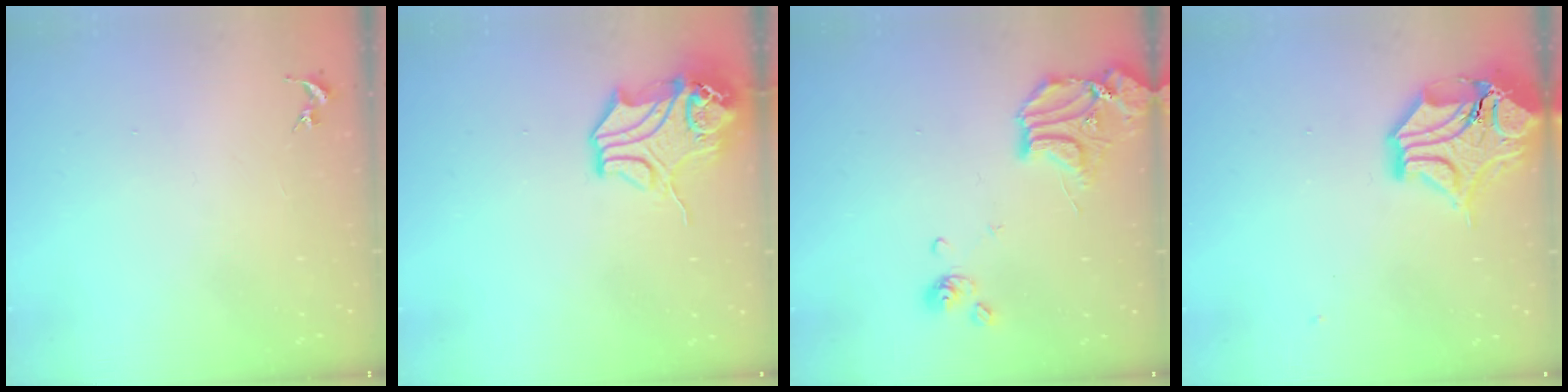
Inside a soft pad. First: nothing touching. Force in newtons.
{"total": 13.8, "press": 13.7, "slide": 2.0}
{"total": 14.9, "press": 14.7, "slide": 2.2}
{"total": 16.7, "press": 16.5, "slide": 2.5}